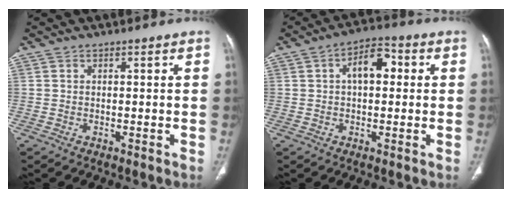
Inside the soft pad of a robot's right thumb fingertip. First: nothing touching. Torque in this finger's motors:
{"motor_torque": [0.91, 1.29, 0.56, 0.34, 0.03]}